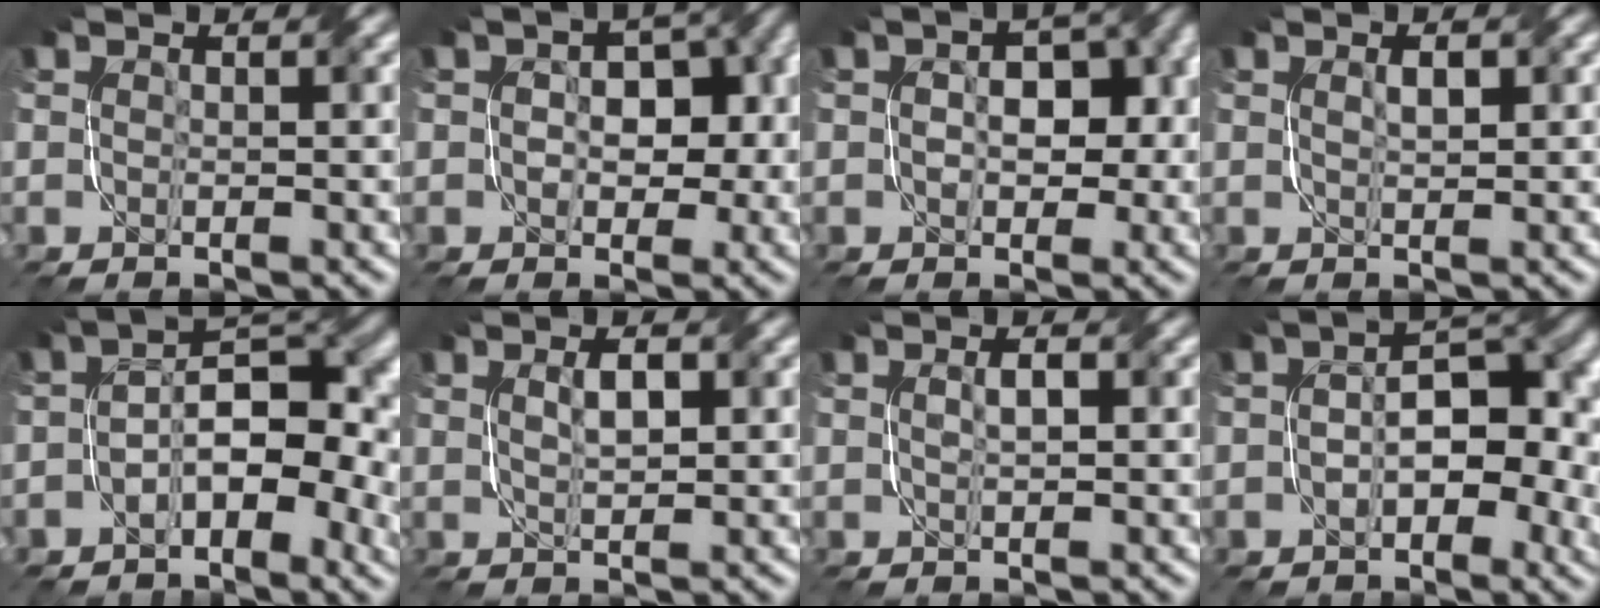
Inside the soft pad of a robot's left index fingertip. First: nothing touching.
{"total": 6.6, "force": [-0.7, 4.2, 5.0], "torque": [-0.044, 0.017, -0.003]}
{"total": 5.1, "force": [-0.6, 3.3, 3.8], "torque": [-0.035, 0.012, -0.007]}
{"total": 0.7, "force": [0.4, -0.1, 0.5], "torque": [-0.015, 0.004, 0.010]}
{"total": 8.4, "force": [-1.7, 4.1, 7.1], "torque": [-0.099, 0.014, -0.034]}
{"total": 1.3, "force": [0.6, 0.0, 1.1], "torque": [-0.026, 0.006, 0.016]}
{"total": 0.9, "force": [0.2, -0.3, 0.8], "torque": [-0.019, 0.006, 0.004]}
{"total": 7.2, "force": [-0.9, 3.8, 6.0], "torque": [-0.080, 0.011, -0.019]}